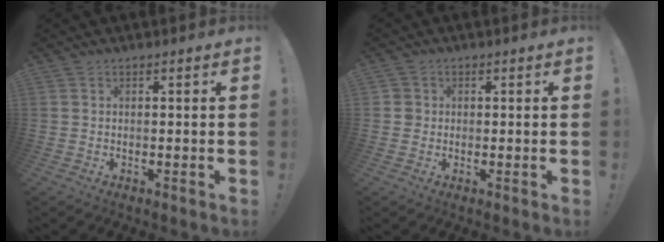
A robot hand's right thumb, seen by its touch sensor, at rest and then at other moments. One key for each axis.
{"total": 2.1, "fx": 0.0, "fy": 2.0, "fz": 0.6, "tx": -0.005, "ty": 0.003, "tz": 0.000}